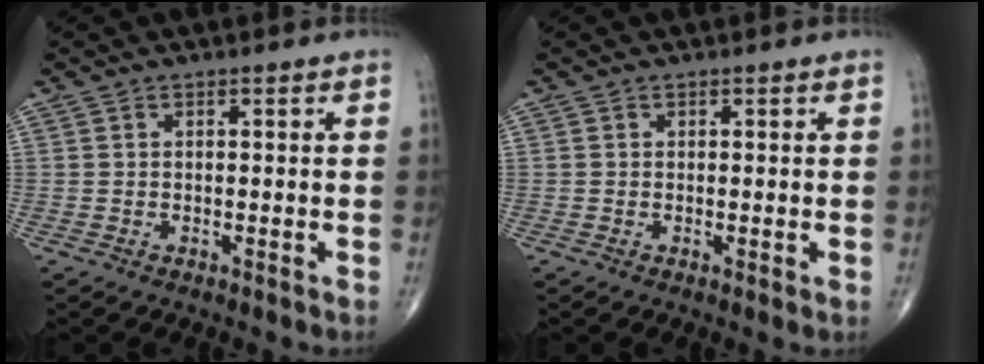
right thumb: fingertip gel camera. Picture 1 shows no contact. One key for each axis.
{"total": 0.5, "fx": 0.0, "fy": 0.2, "fz": 0.5, "tx": -0.012, "ty": -0.004, "tz": -0.001}